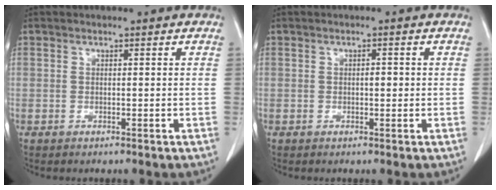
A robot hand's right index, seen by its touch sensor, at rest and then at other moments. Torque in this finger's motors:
{"motor_torque": [0.33, -0.23, 0.16, 0.03]}